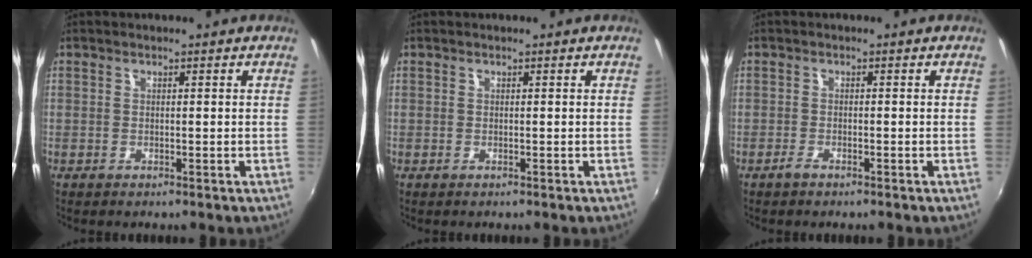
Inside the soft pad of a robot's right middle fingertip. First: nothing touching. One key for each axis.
{"total": 0.0}
{"total": 1.2, "fx": -1.0, "fy": 0.2, "fz": 0.6, "tx": -0.014, "ty": -0.003, "tz": -0.021}